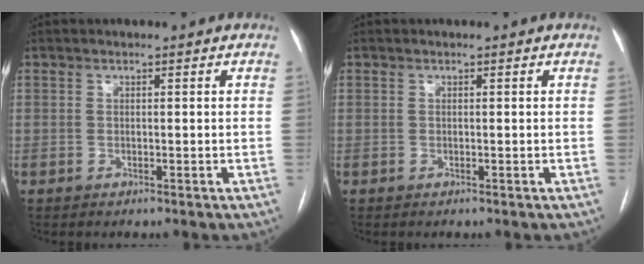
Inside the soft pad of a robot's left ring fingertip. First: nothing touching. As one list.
[{"total": 0.0}]